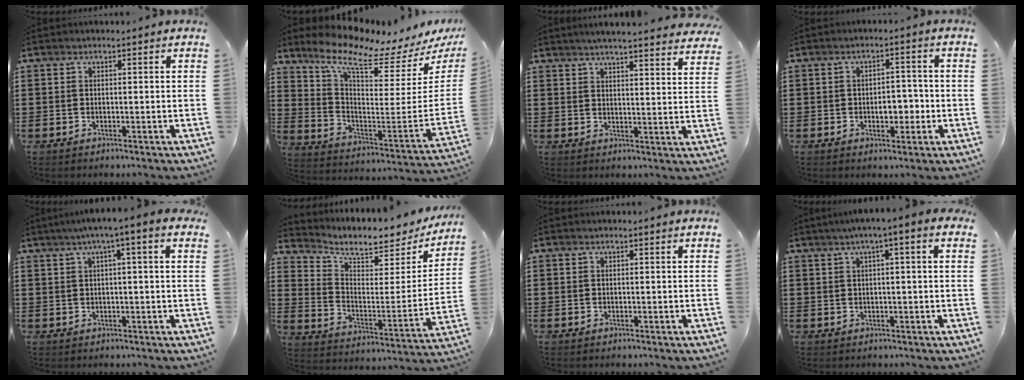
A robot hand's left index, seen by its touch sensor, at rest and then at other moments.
{"total": 8.8, "force": [6.4, 1.5, 5.9], "torque": [-0.130, -0.061, 0.098]}
{"total": 4.1, "force": [4.0, -0.5, 1.0], "torque": [-0.035, -0.020, 0.070]}
{"total": 4.5, "force": [-1.0, 2.4, 3.6], "torque": [-0.052, 0.000, -0.025]}
{"total": 2.9, "force": [0.4, -0.1, 2.8], "torque": [-0.053, -0.002, 0.003]}
{"total": 5.5, "force": [4.8, 1.7, 2.2], "torque": [-0.064, -0.039, 0.077]}
{"total": 0.0}
{"total": 2.5, "force": [0.3, 0.0, 2.4], "torque": [-0.044, -0.001, 0.003]}